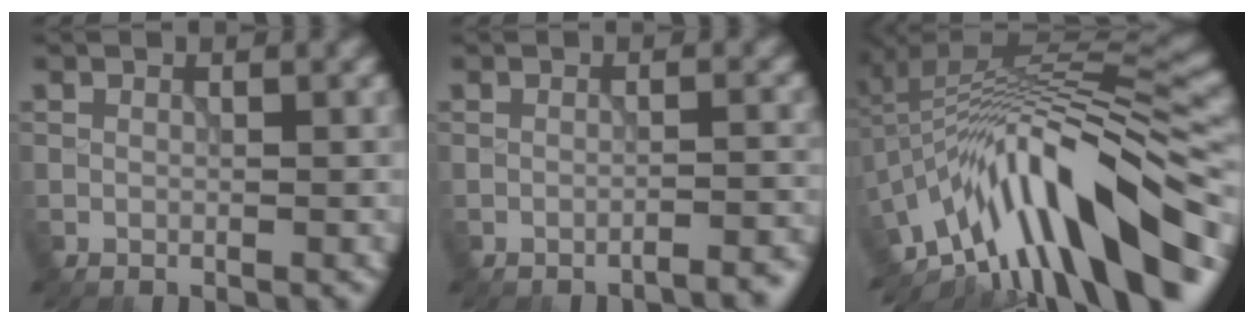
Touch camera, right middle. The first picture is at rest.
{"total": 2.3, "force": [-2.0, 0.5, 1.1], "torque": [-0.007, 0.005, -0.030]}
{"total": 14.1, "force": [-6.2, 3.8, 12.1], "torque": [-0.201, 0.030, -0.091]}